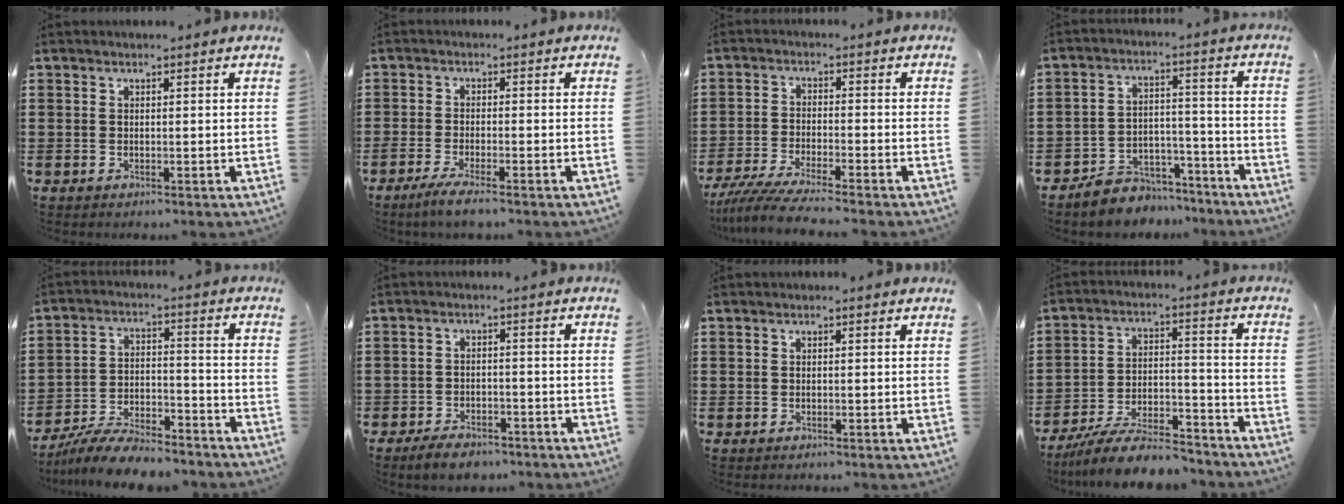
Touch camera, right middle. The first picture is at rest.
{"total": 3.1, "force": [-2.4, -0.1, 1.9], "torque": [-0.039, -0.006, -0.046]}
{"total": 5.4, "force": [-5.0, -0.2, 2.2], "torque": [-0.063, -0.024, -0.103]}
{"total": 5.8, "force": [-5.5, 2.1, 0.1], "torque": [-0.001, 0.020, -0.109]}
{"total": 8.3, "force": [-7.8, 1.1, 2.6], "torque": [-0.041, 0.018, -0.148]}
{"total": 3.6, "force": [-3.3, 1.1, 0.8], "torque": [-0.015, 0.009, -0.067]}
{"total": 0.0}
{"total": 10.1, "force": [-9.1, 1.5, 4.3], "torque": [-0.067, 0.026, -0.172]}